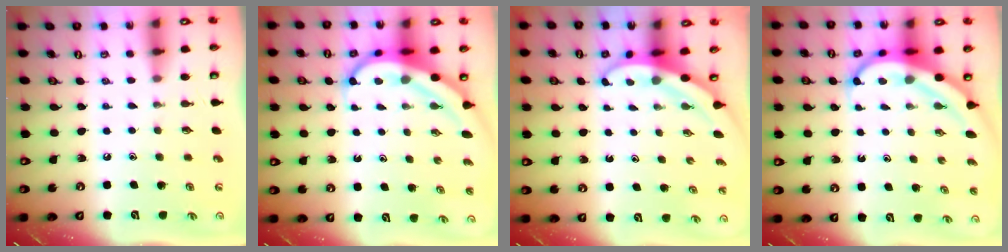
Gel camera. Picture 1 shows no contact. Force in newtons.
{"total": 7.8, "press": 7.7, "slide": 0.9}
{"total": 3.3, "press": 3.3, "slide": 0.0}
{"total": 7.8, "press": 7.7, "slide": 0.9}